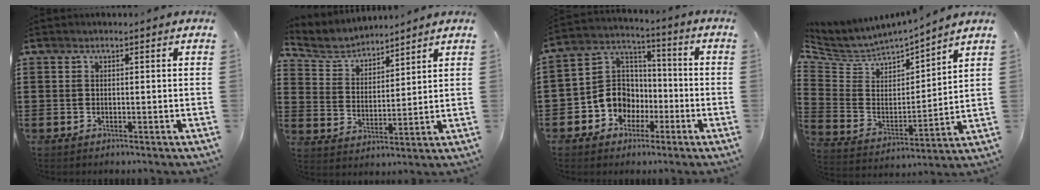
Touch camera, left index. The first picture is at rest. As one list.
[{"total": 4.8, "force": [4.5, 1.4, 0.5], "torque": [-0.036, -0.020, 0.077]}, {"total": 8.7, "force": [-3.2, 7.8, 2.3], "torque": [-0.091, 0.012, -0.065]}, {"total": 4.1, "force": [3.5, 2.0, 0.1], "torque": [-0.037, -0.037, 0.054]}]